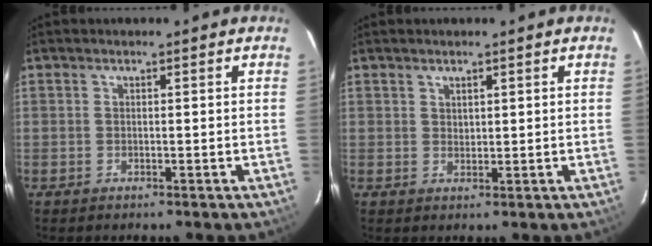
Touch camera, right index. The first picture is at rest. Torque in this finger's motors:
{"motor_torque": [-0.03, -0.03, 0.00, 0.00]}